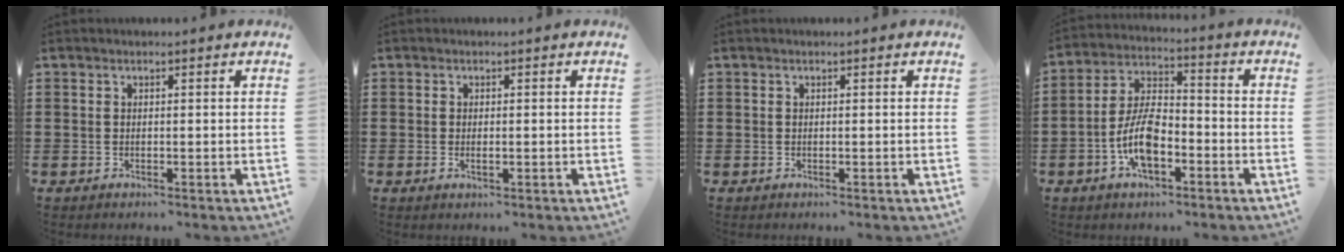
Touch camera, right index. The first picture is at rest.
{"total": 0.9, "force": [-0.1, 0.3, 0.8], "torque": [-0.015, -0.001, -0.001]}
{"total": 0.0}
{"total": 8.7, "force": [-3.3, 4.1, 6.9], "torque": [-0.162, 0.001, -0.069]}